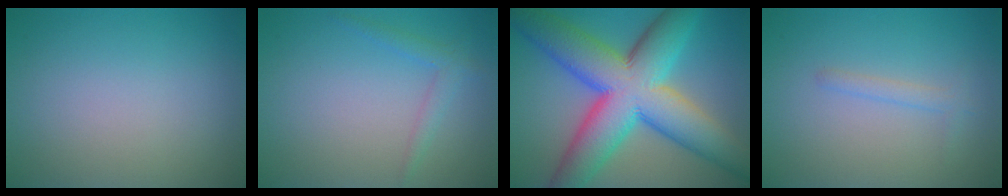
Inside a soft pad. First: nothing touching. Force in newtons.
{"total": 1.6, "press": 1.6, "slide": 0.1}
{"total": 14.2, "press": 14.2, "slide": 0.3}
{"total": 1.2, "press": 1.2, "slide": 0.0}